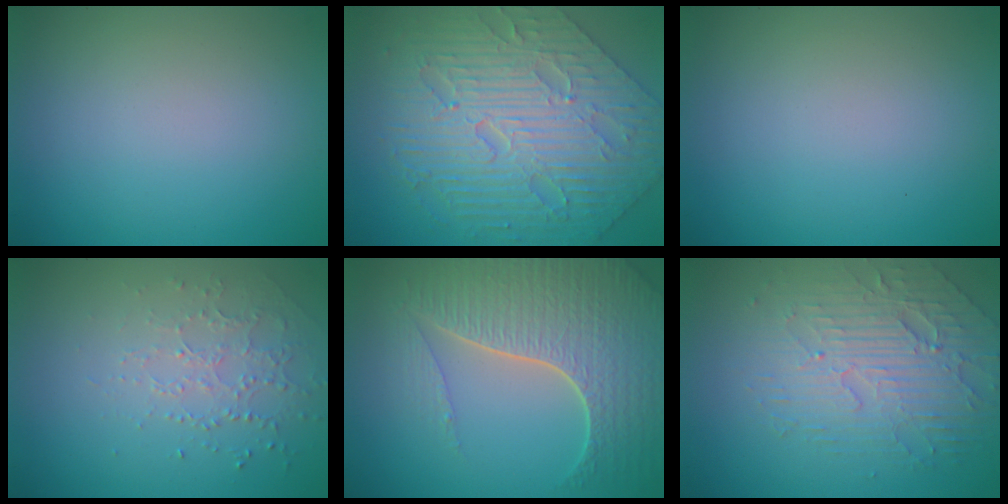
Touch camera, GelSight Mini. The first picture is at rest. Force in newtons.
{"total": 8.6, "press": 6.8, "slide": 5.2}
{"total": 0.0}
{"total": 1.5, "press": 1.2, "slide": 0.9}
{"total": 7.4, "press": 5.5, "slide": 5.0}
{"total": 4.7, "press": 4.0, "slide": 2.5}